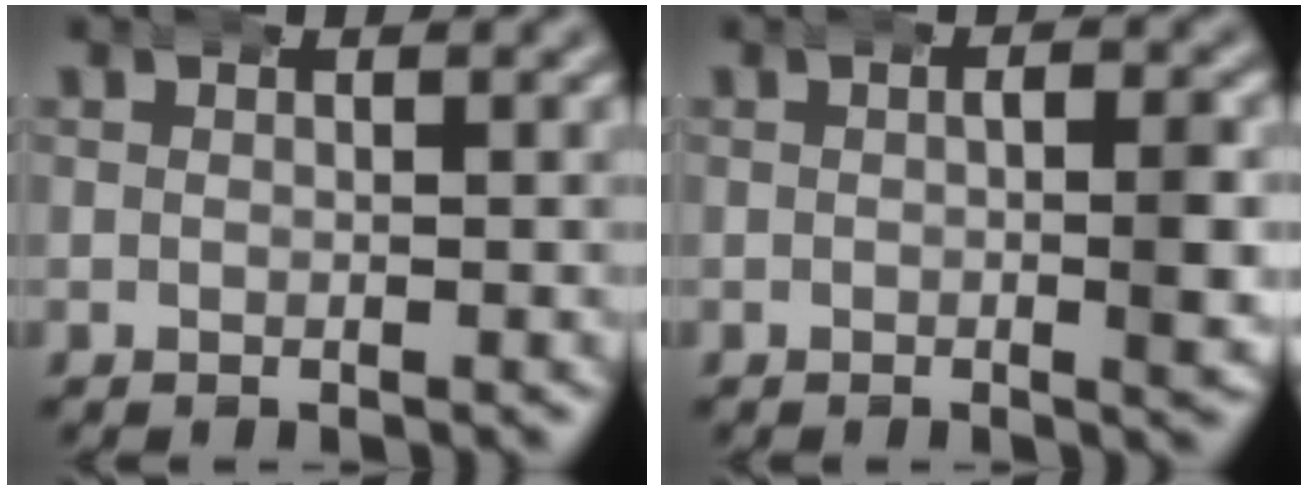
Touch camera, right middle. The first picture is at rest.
{"total": 2.8, "force": [0.1, 0.8, 2.7], "torque": [-0.032, 0.011, -0.008]}